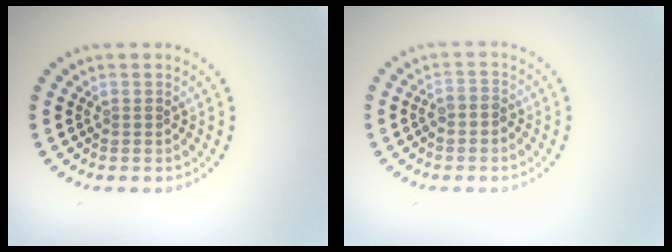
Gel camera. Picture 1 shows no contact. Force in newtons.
{"total": 1.5, "press": 1.2, "slide": 0.8}